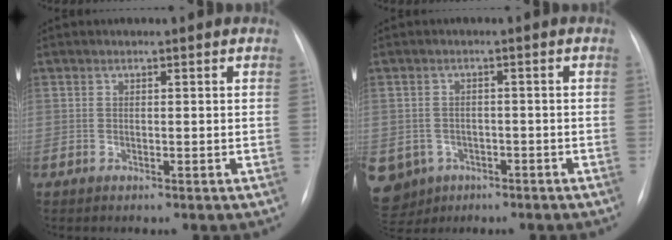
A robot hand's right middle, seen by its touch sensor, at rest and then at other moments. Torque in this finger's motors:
{"motor_torque": [0.40, -0.32, 1.05, 0.21]}